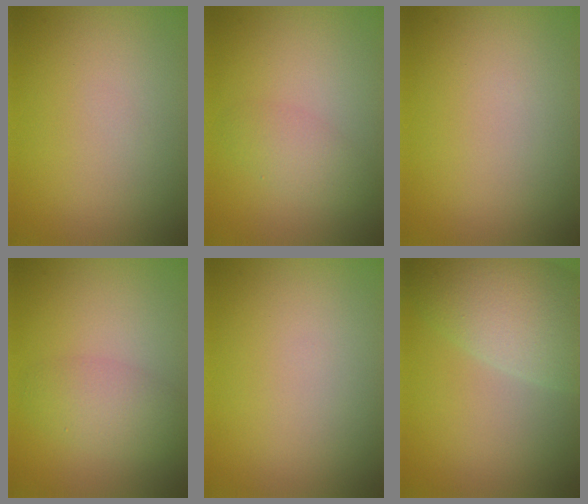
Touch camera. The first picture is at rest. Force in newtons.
{"total": 1.9, "press": 1.9, "slide": 0.1}
{"total": 0.0}
{"total": 3.0, "press": 3.0, "slide": 0.2}
{"total": 0.0}
{"total": 7.9, "press": 7.8, "slide": 0.8}